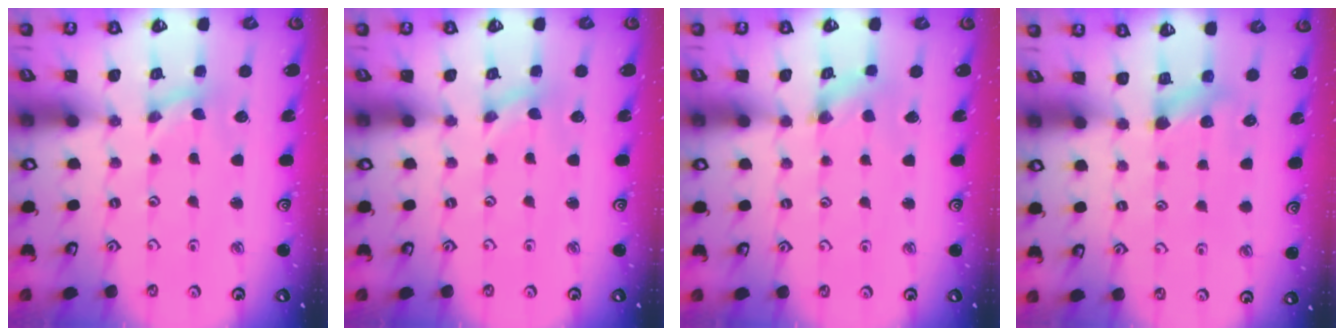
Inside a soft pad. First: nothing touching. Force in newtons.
{"total": 0.0}
{"total": 0.8, "press": 0.7, "slide": 0.3}
{"total": 3.9, "press": 3.8, "slide": 0.4}